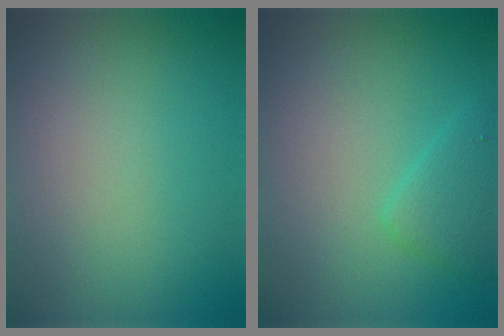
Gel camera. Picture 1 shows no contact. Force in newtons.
{"total": 2.4, "press": 2.4, "slide": 0.1}